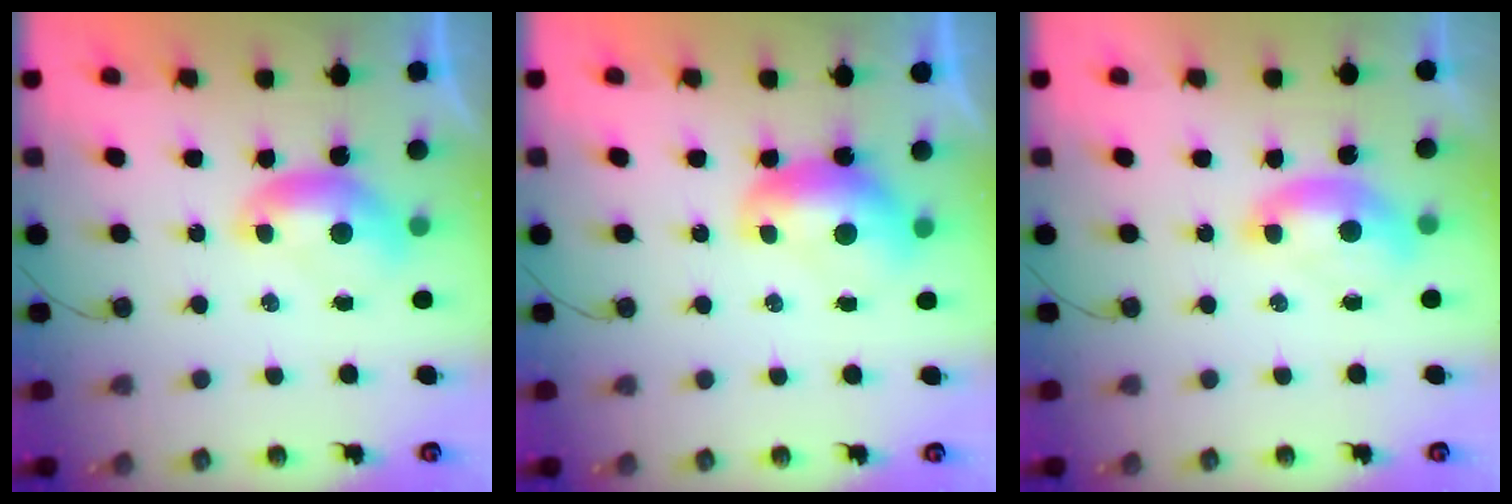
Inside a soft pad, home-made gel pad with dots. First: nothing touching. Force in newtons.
{"total": 1.0, "press": 1.0, "slide": 0.4}
{"total": 1.6, "press": 1.5, "slide": 0.6}